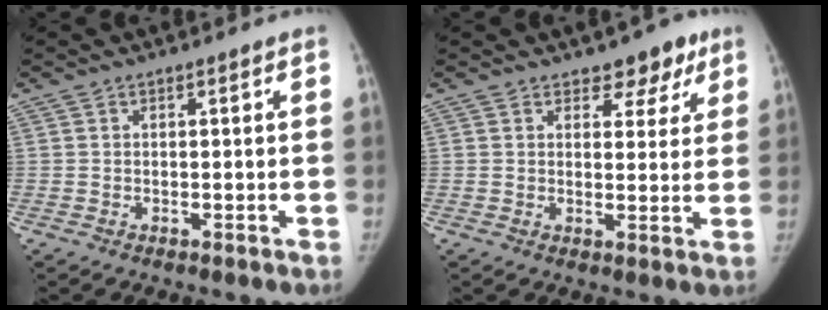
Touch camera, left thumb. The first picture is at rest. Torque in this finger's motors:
{"motor_torque": [0.02, 0.04, 0.58, -0.17, -0.02]}